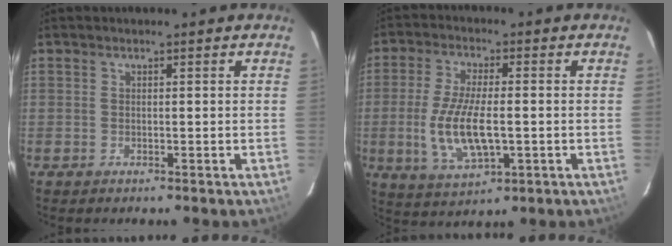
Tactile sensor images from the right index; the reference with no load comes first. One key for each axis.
{"total": 11.8, "fx": -1.8, "fy": 4.4, "fz": 10.8, "tx": -0.221, "ty": -0.011, "tz": -0.028}